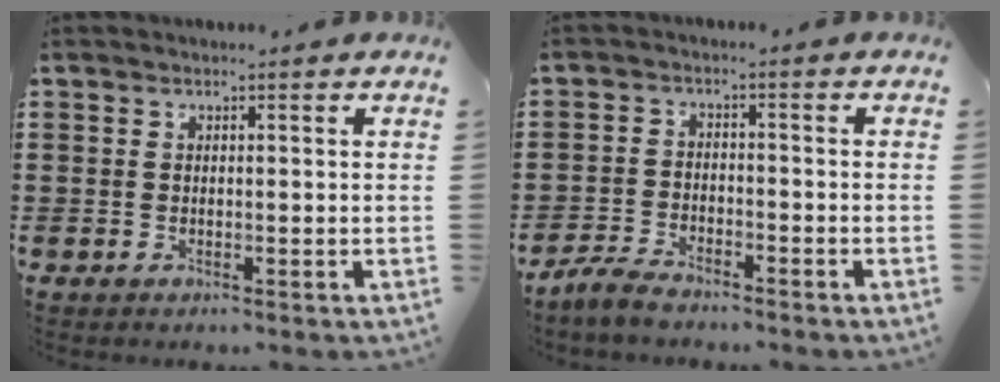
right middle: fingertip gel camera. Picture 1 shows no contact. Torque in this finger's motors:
{"motor_torque": [2.14, 0.00, 0.18, 0.06]}